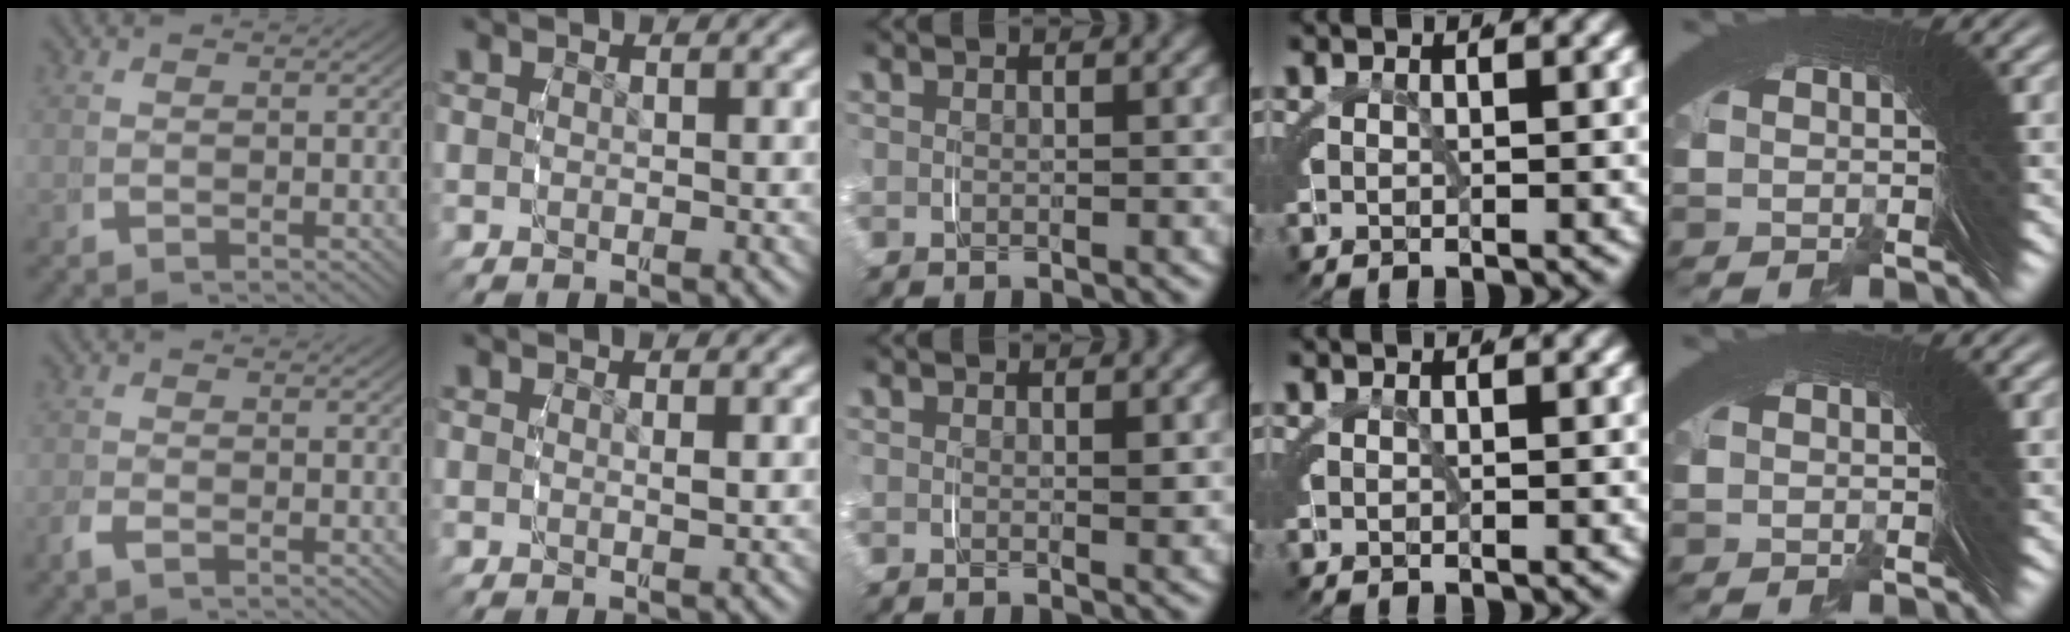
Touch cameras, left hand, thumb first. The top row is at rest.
{"thumb": {"total": 1.1, "force": [-0.9, 0.4, 0.6], "torque": [-0.016, -0.001, -0.021]}, "index": {"total": 0.5, "force": [0.2, -0.4, 0.3], "torque": [-0.012, -0.006, 0.005]}, "middle": {"total": 0.6, "force": [0.3, 0.0, 0.5], "torque": [-0.005, -0.005, 0.005]}}